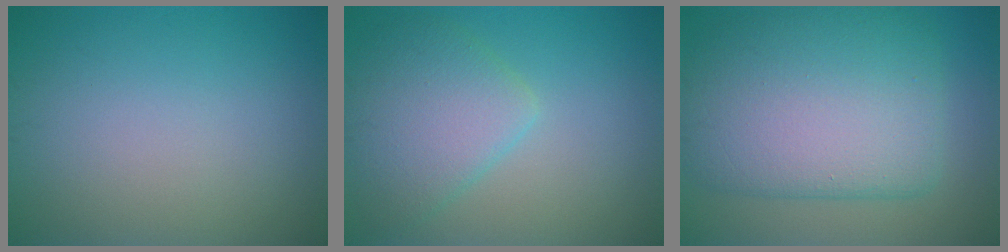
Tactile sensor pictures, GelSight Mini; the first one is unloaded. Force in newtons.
{"total": 4.9, "press": 4.9, "slide": 0.2}
{"total": 10.8, "press": 10.8, "slide": 0.6}